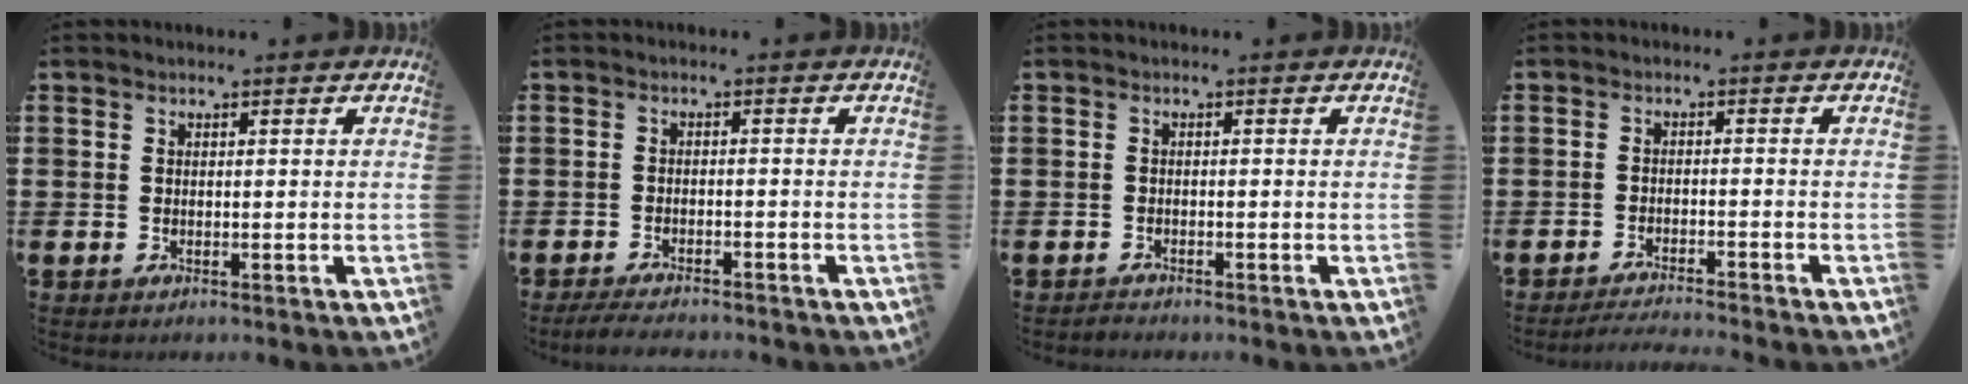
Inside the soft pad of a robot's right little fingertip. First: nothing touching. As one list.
[{"total": 2.2, "force": [-2.1, 0.1, 0.6], "torque": [-0.011, 0.006, -0.043]}, {"total": 0.8, "force": [-0.7, 0.1, 0.0], "torque": [-0.002, -0.001, -0.016]}, {"total": 1.9, "force": [-1.9, -0.3, 0.4], "torque": [-0.006, 0.002, -0.037]}]